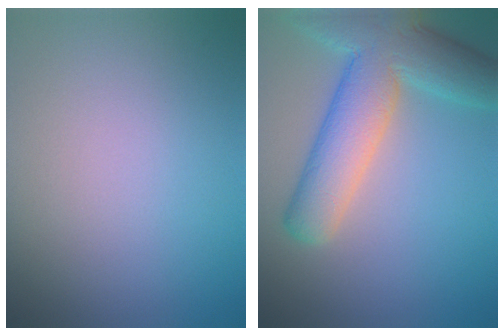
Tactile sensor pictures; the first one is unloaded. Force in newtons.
{"total": 8.5, "press": 8.5, "slide": 0.5}